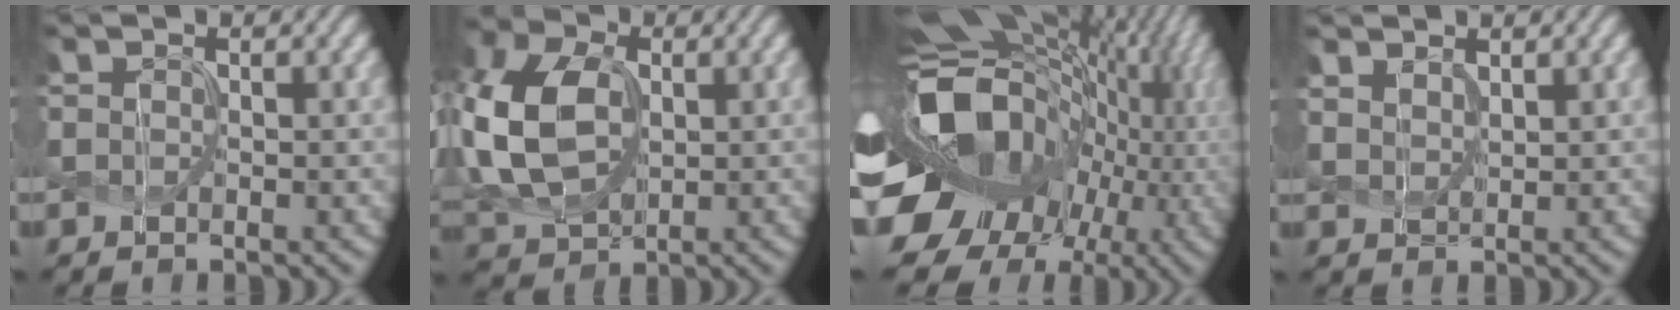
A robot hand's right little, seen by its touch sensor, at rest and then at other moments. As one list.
[{"total": 10.6, "force": [0.4, 7.5, 7.5], "torque": [-0.206, 0.003, 0.007]}, {"total": 18.4, "force": [-2.5, 13.9, 11.8], "torque": [-0.231, -0.008, -0.034]}, {"total": 1.5, "force": [1.3, 0.5, 0.4], "torque": [-0.018, -0.001, 0.033]}]